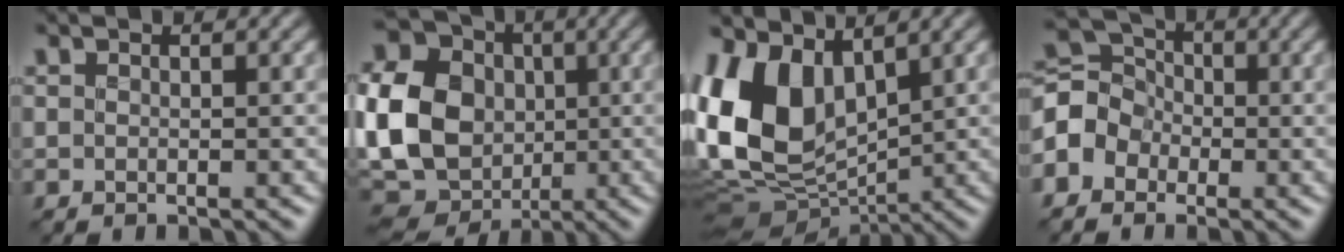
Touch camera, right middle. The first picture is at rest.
{"total": 14.9, "force": [-1.9, 12.0, 8.6], "torque": [-0.194, -0.004, -0.052]}
{"total": 9.5, "force": [1.5, 6.1, 7.2], "torque": [-0.149, 0.001, 0.013]}
{"total": 3.7, "force": [-1.7, 3.1, 1.0], "torque": [-0.013, 0.013, -0.052]}